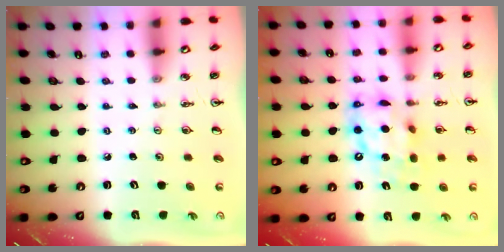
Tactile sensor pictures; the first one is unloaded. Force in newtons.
{"total": 12.0, "press": 12.0, "slide": 0.9}